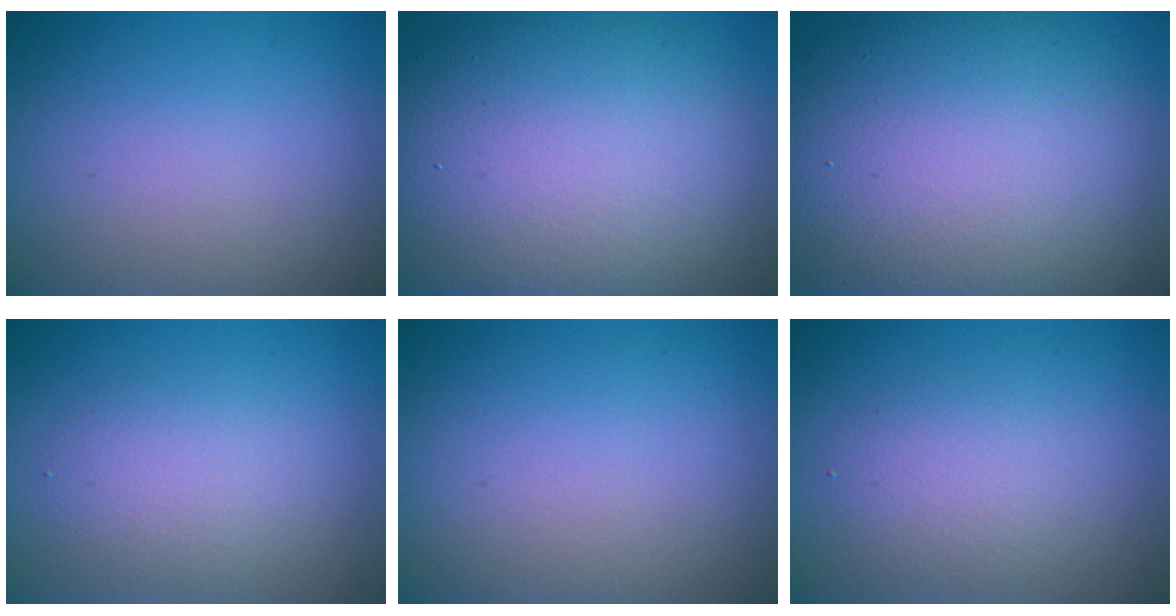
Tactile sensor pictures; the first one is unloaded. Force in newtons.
{"total": 13.2, "press": 13.2, "slide": 0.2}
{"total": 13.4, "press": 13.4, "slide": 1.2}
{"total": 2.6, "press": 2.6, "slide": 0.0}
{"total": 0.0}
{"total": 2.3, "press": 2.3, "slide": 0.1}